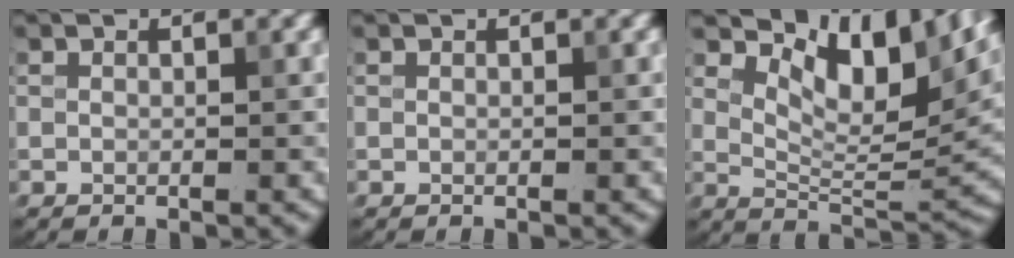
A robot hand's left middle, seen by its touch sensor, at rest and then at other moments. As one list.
[{"total": 0.0}, {"total": 9.1, "force": [5.2, 3.8, 6.4], "torque": [-0.096, -0.003, 0.091]}]